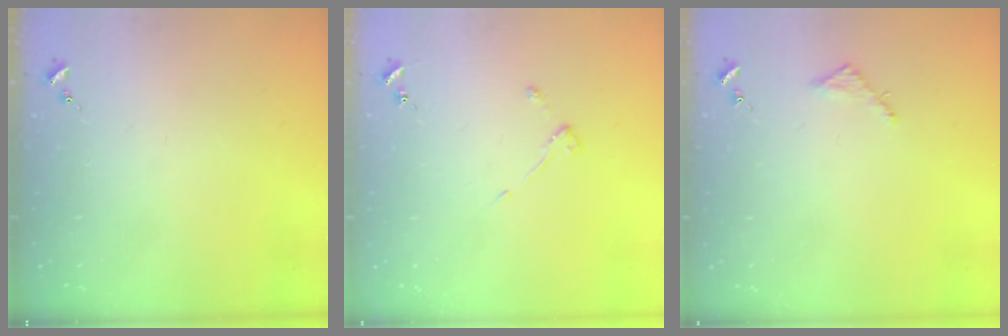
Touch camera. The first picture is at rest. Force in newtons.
{"total": 2.9, "press": 2.9, "slide": 0.5}
{"total": 2.5, "press": 2.5, "slide": 0.2}